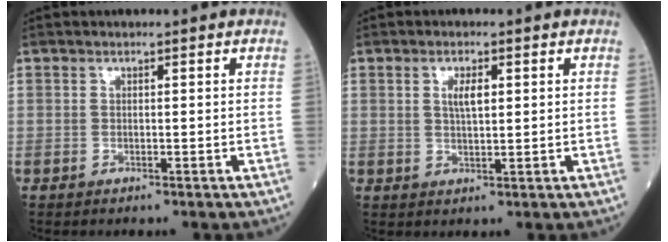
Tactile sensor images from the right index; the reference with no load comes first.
{"total": 2.9, "force": [0.9, 0.8, 2.7], "torque": [-0.052, 0.001, 0.016]}